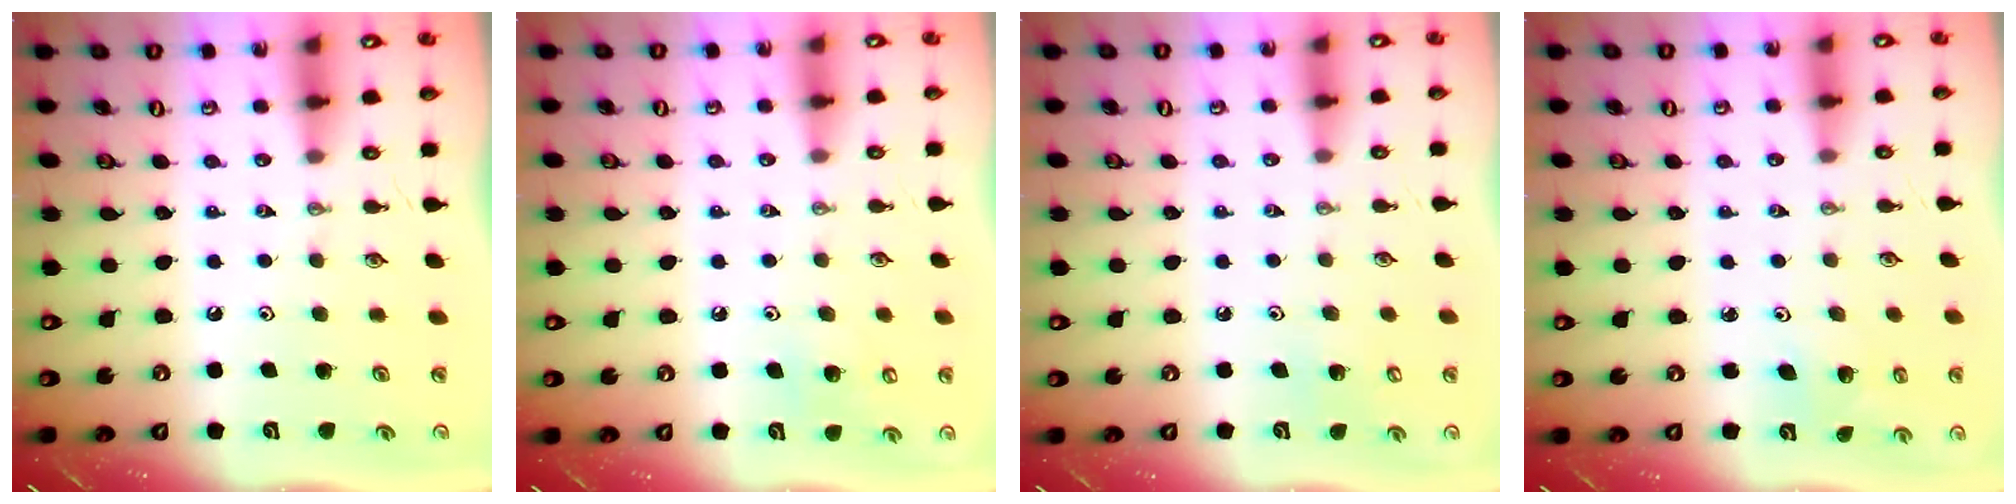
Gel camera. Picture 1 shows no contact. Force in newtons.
{"total": 7.0, "press": 6.9, "slide": 1.0}
{"total": 4.4, "press": 4.3, "slide": 0.4}
{"total": 2.3, "press": 2.3, "slide": 0.2}